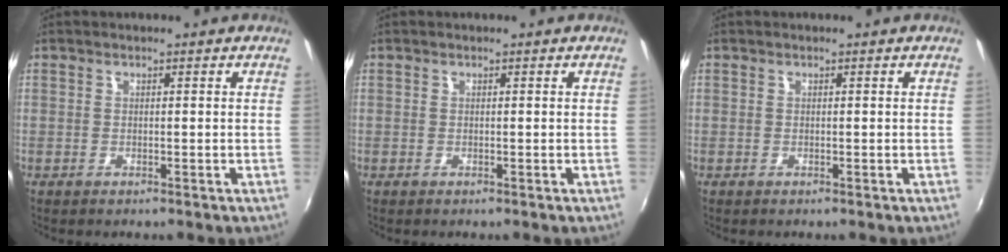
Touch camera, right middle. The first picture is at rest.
{"total": 0.0}
{"total": 0.0}